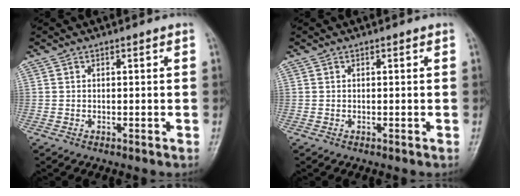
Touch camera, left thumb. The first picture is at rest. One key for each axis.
{"total": 0.0}